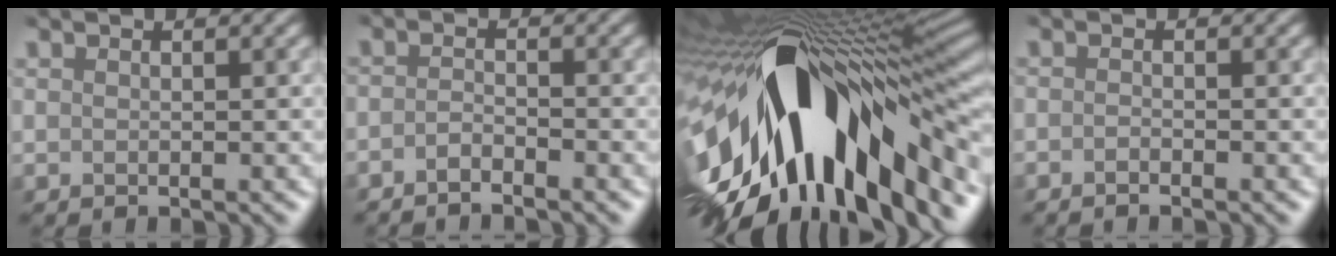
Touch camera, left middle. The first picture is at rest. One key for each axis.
{"total": 1.4, "fx": -1.3, "fy": 0.0, "fz": 0.5, "tx": -0.015, "ty": 0.006, "tz": -0.028}
{"total": 17.8, "fx": -5.4, "fy": 8.3, "fz": 14.8, "tx": -0.258, "ty": -0.009, "tz": -0.083}
{"total": 0.8, "fx": -0.7, "fy": -0.1, "fz": 0.4, "tx": -0.009, "ty": 0.004, "tz": -0.014}